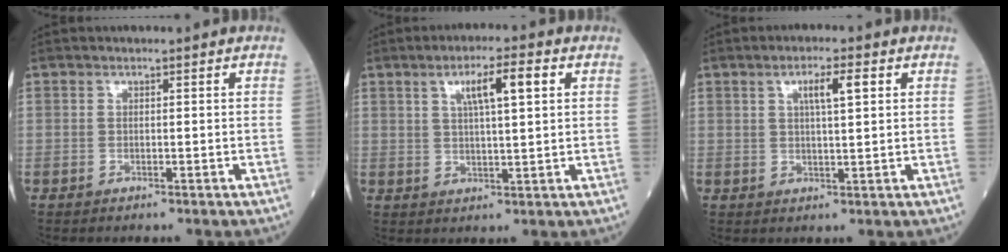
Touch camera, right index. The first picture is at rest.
{"total": 6.7, "force": [2.5, 0.7, 6.1], "torque": [-0.106, 0.010, 0.043]}
{"total": 4.4, "force": [1.7, 0.6, 4.1], "torque": [-0.071, 0.006, 0.029]}